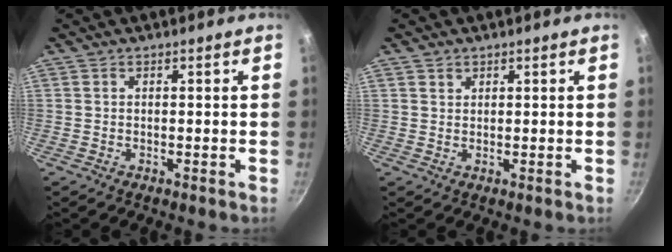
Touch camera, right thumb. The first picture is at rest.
{"total": 1.2, "force": [0.8, 0.9, 0.3], "torque": [-0.001, 0.001, 0.014]}